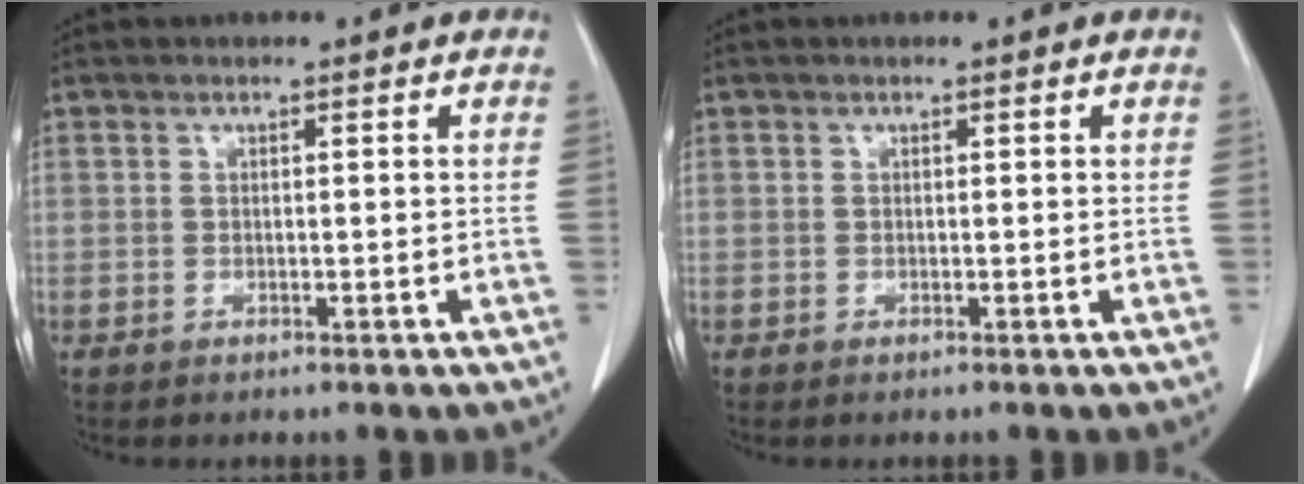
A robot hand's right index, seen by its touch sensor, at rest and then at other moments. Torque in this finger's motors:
{"motor_torque": [-0.02, -0.02, 0.01, 0.02]}